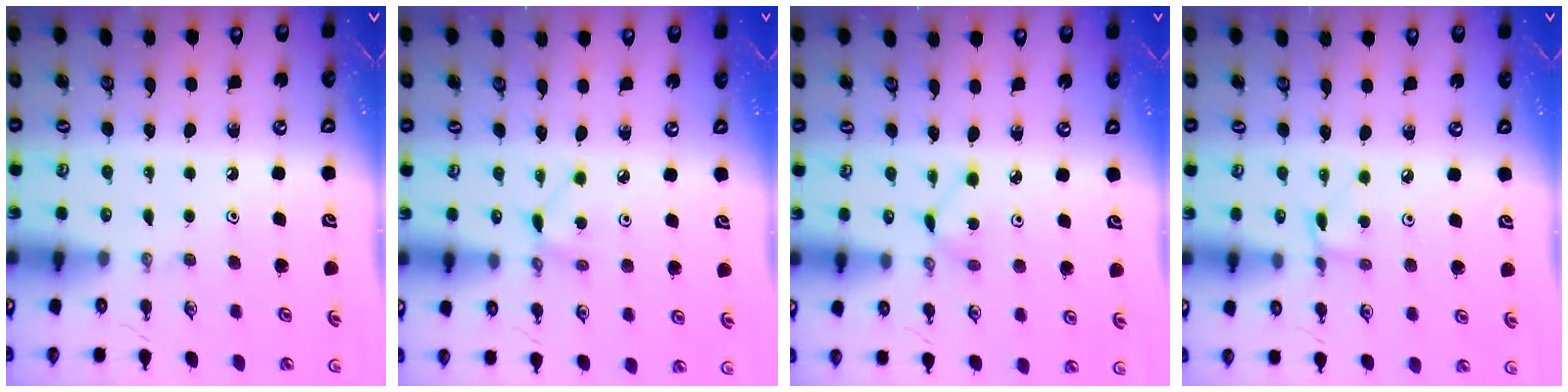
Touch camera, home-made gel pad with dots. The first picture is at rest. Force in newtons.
{"total": 2.9, "press": 2.9, "slide": 0.3}
{"total": 2.8, "press": 2.8, "slide": 0.1}
{"total": 2.2, "press": 2.2, "slide": 0.3}